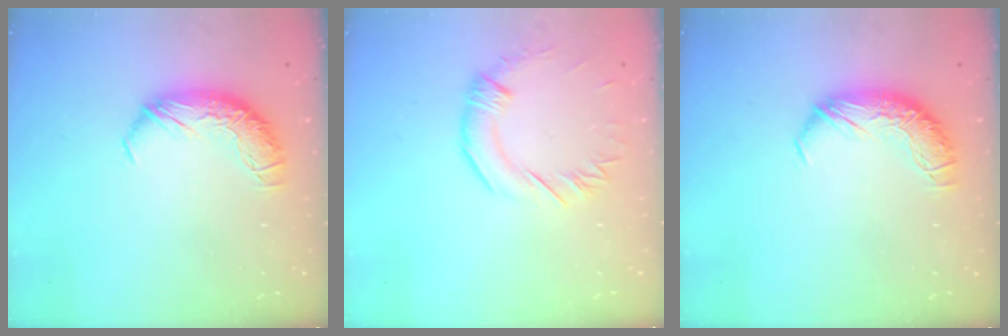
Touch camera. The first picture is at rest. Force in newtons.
{"total": 0.8, "press": 0.7, "slide": 0.4}
{"total": 0.0}